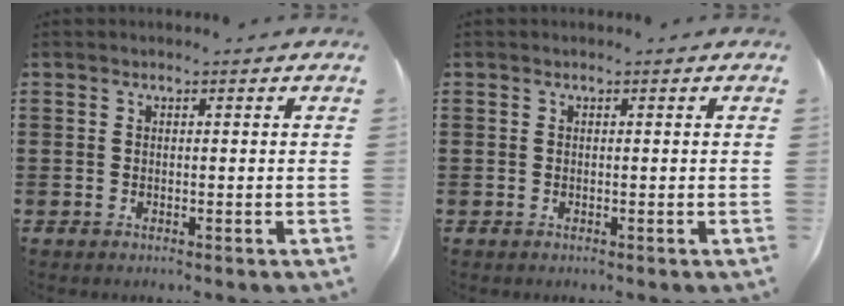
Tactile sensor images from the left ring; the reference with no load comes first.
{"total": 0.0}